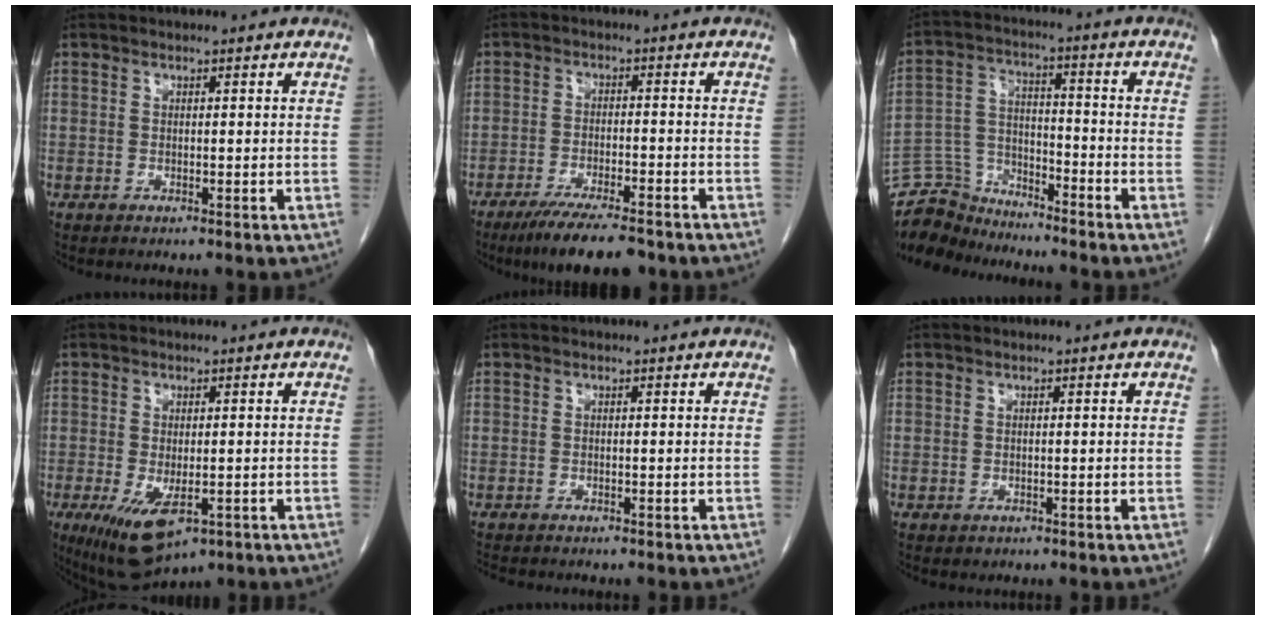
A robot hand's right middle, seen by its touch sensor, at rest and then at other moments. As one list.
[{"total": 9.4, "force": [-7.2, 1.7, 5.7], "torque": [-0.088, -0.018, -0.116]}, {"total": 9.2, "force": [-8.9, 2.4, -0.2], "torque": [-0.003, 0.018, -0.173]}, {"total": 8.8, "force": [-4.0, 3.8, 6.9], "torque": [-0.120, -0.021, -0.055]}, {"total": 2.8, "force": [-2.5, 0.6, 1.1], "torque": [-0.018, -0.006, -0.035]}, {"total": 0.5, "force": [-0.2, 0.5, 0.1], "torque": [-0.005, 0.002, 0.001]}]